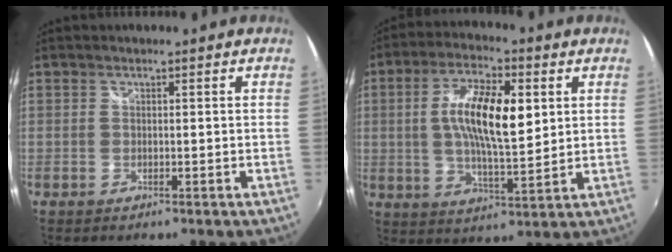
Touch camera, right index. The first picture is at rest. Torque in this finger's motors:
{"motor_torque": [1.13, 0.74, 0.43, 0.20]}